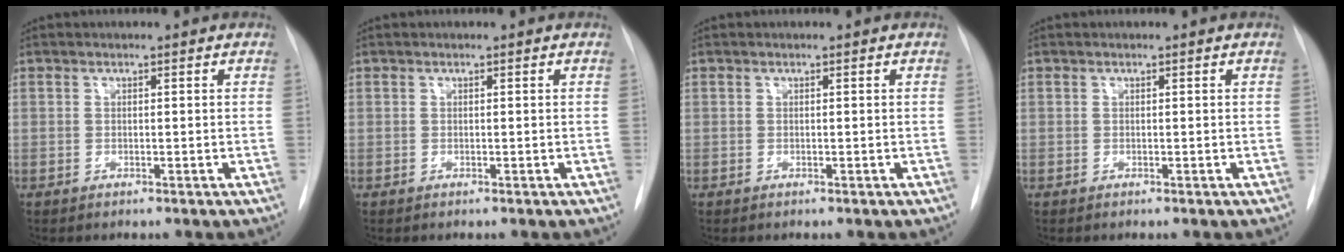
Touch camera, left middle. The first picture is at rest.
{"total": 0.0}
{"total": 0.0}
{"total": 0.0}